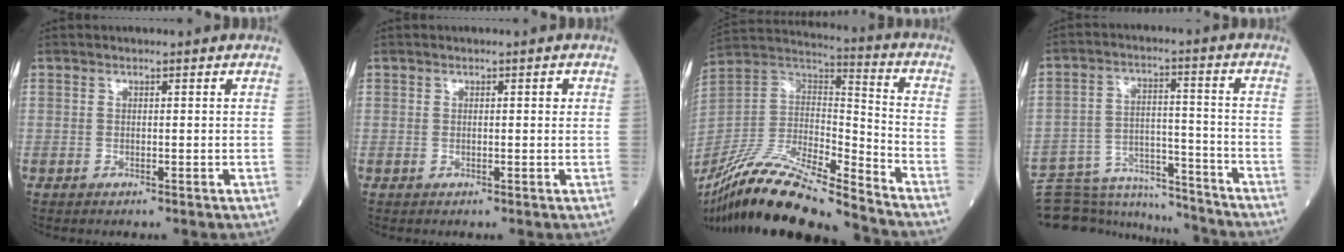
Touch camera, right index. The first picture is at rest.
{"total": 0.5, "force": [0.2, 0.2, 0.4], "torque": [-0.004, 0.001, 0.003]}
{"total": 21.3, "force": [-18.2, 1.8, 10.8], "torque": [-0.239, -0.004, -0.339]}
{"total": 15.1, "force": [-14.4, 3.6, 2.7], "torque": [-0.043, 0.034, -0.221]}